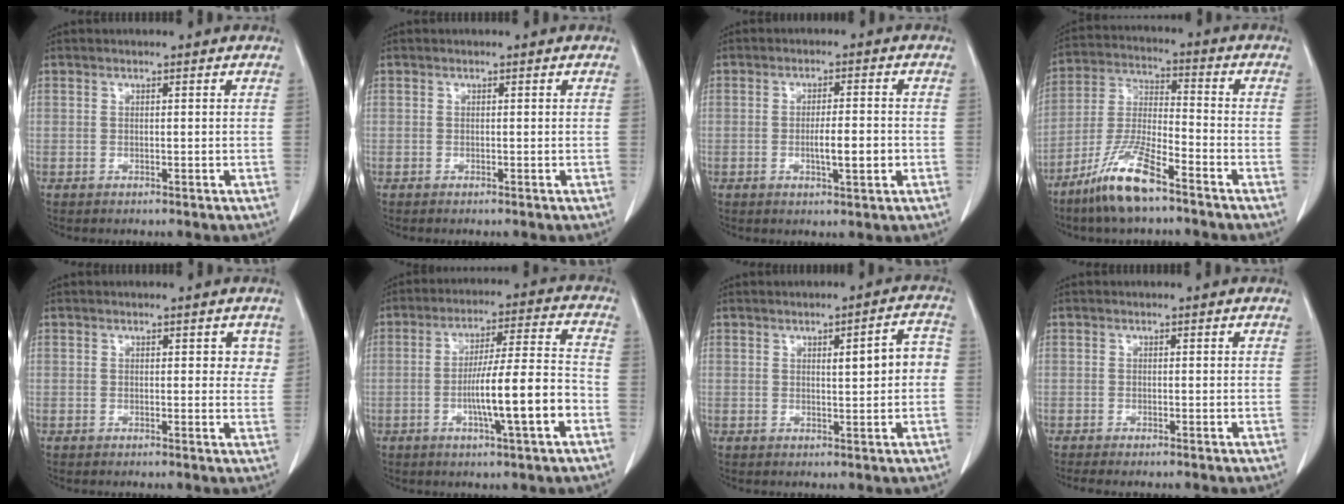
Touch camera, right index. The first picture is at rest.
{"total": 0.0}
{"total": 4.7, "force": [-1.1, 0.5, 4.5], "torque": [-0.077, -0.004, -0.015]}
{"total": 11.2, "force": [-7.6, 1.6, 8.1], "torque": [-0.174, -0.021, -0.148]}
{"total": 2.5, "force": [1.1, 1.5, 1.6], "torque": [-0.006, 0.002, 0.008]}
{"total": 10.6, "force": [-3.4, -0.1, 10.0], "torque": [-0.168, 0.003, -0.056]}
{"total": 5.2, "force": [0.3, 1.1, 5.0], "torque": [-0.067, 0.016, 0.005]}
{"total": 1.8, "force": [-1.5, 0.0, 0.9], "torque": [-0.014, -0.004, -0.023]}